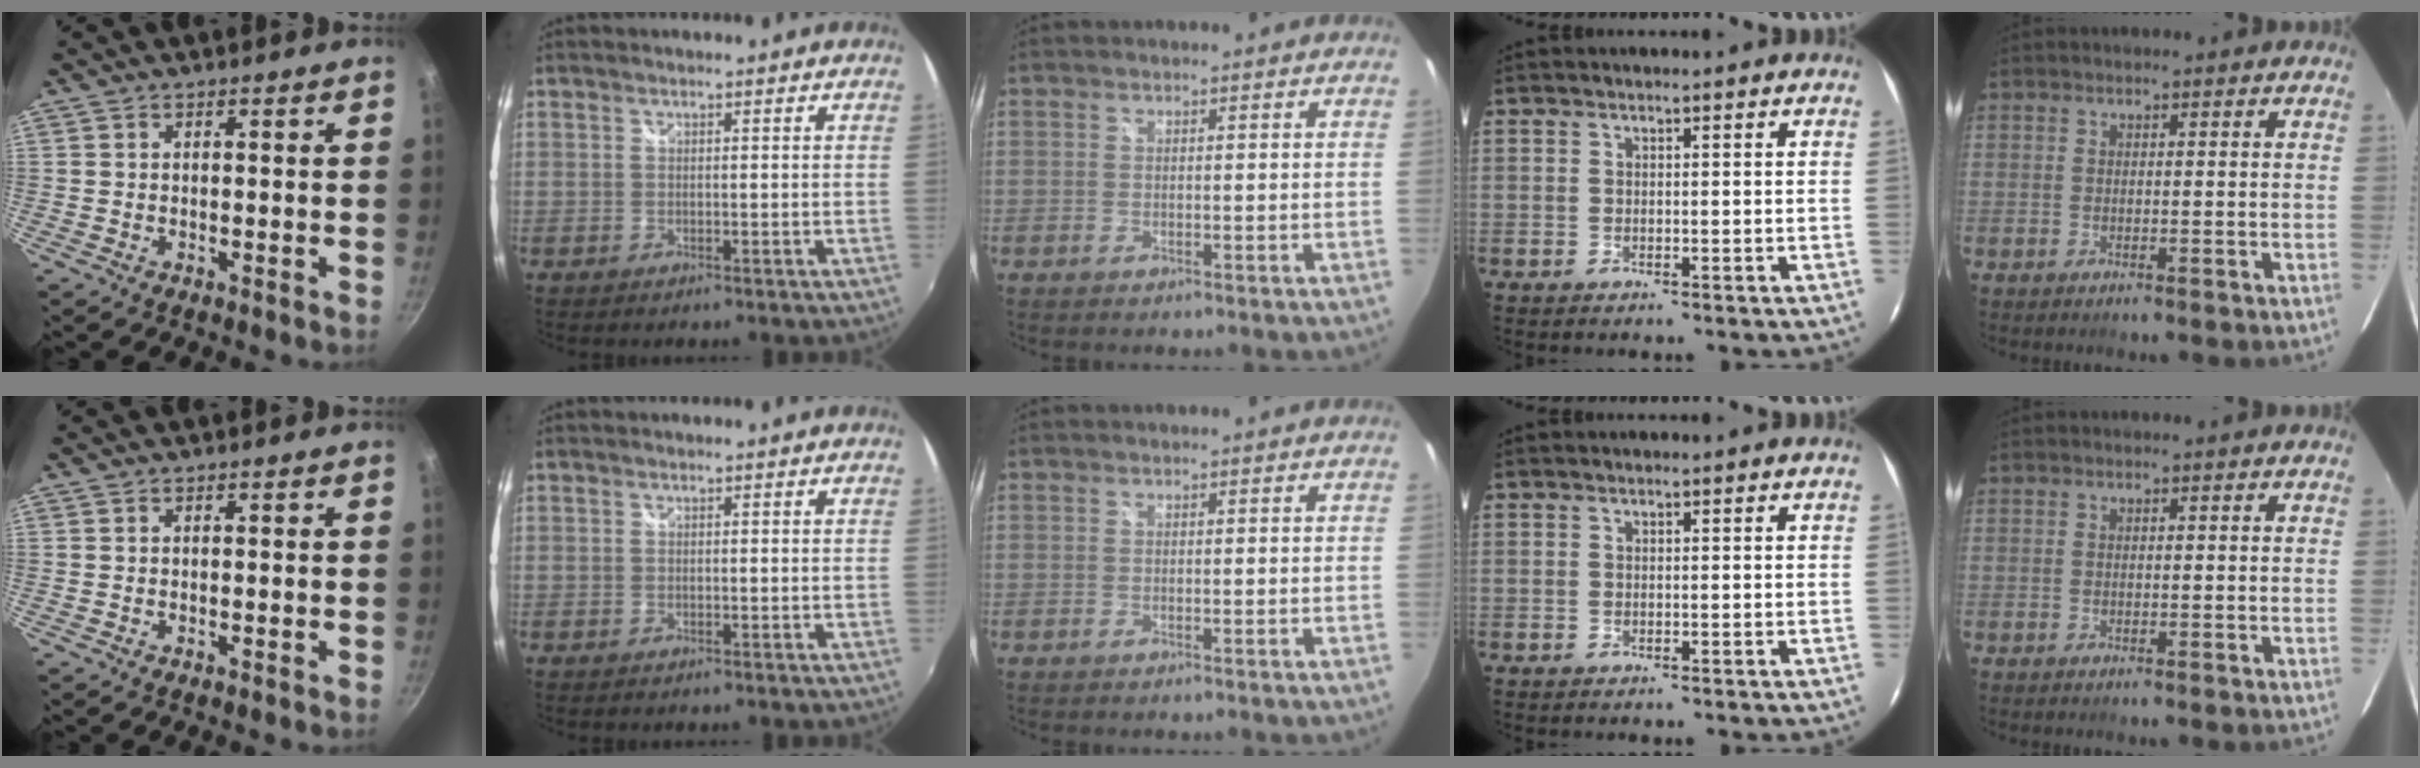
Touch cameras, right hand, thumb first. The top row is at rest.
{}